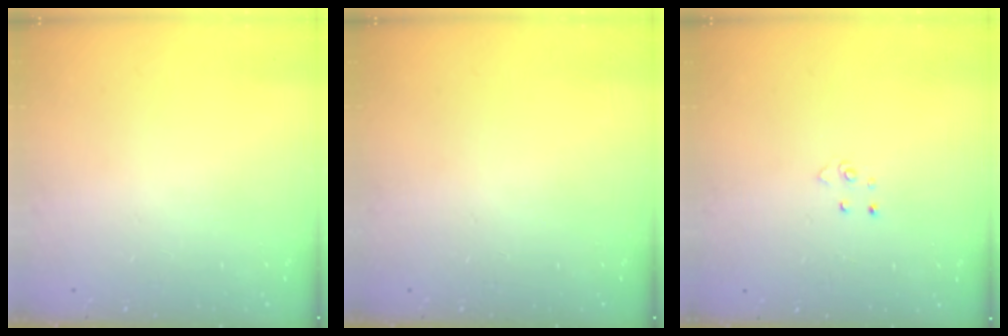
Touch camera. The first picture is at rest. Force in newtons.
{"total": 0.0}
{"total": 4.1, "press": 4.1, "slide": 0.4}